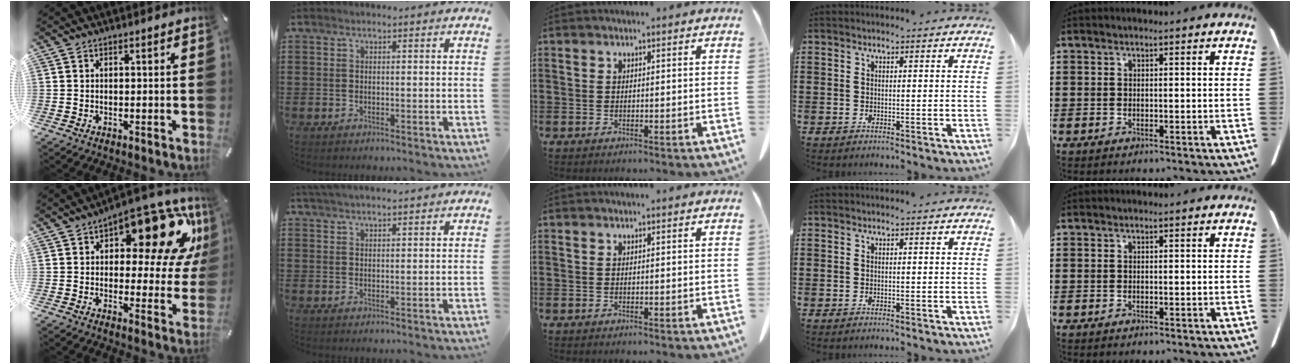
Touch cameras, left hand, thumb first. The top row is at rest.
{"thumb": {"total": 19.2, "force": [10.9, 8.6, 13.4], "torque": [-0.166, -0.076, 0.175]}, "index": {"total": 3.0, "force": [2.8, 0.1, 0.9], "torque": [-0.024, 0.000, 0.055]}}